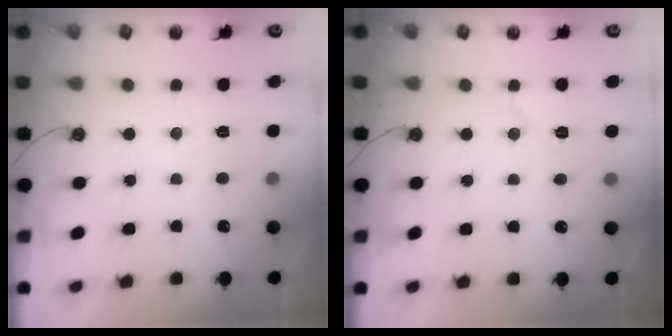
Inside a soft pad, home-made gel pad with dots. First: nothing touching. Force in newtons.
{"total": 5.2, "press": 4.8, "slide": 2.1}